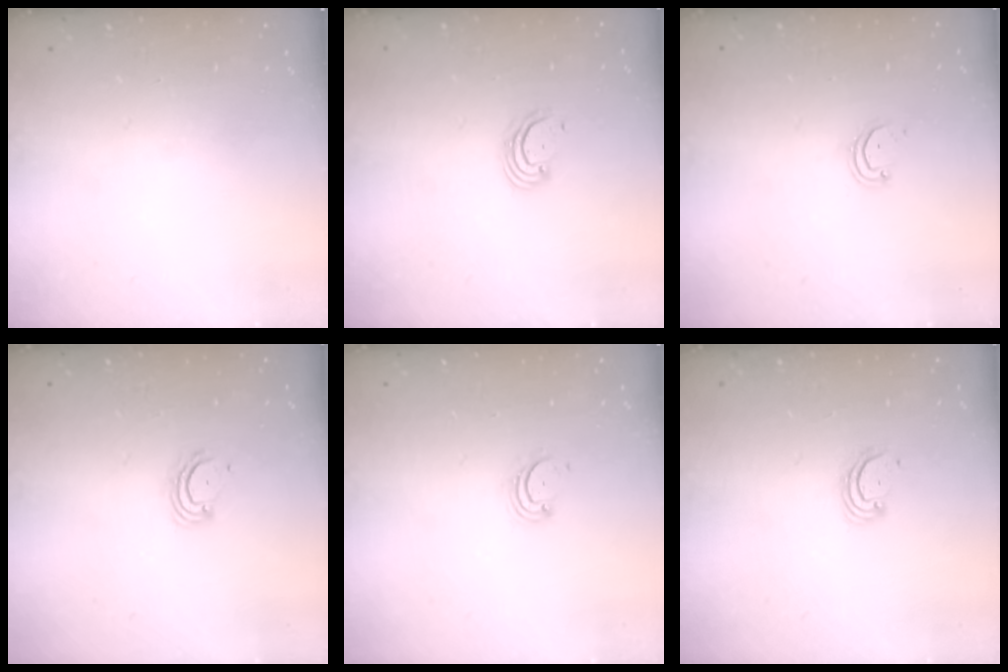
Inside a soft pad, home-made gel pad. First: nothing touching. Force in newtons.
{"total": 2.7, "press": 2.6, "slide": 0.6}
{"total": 2.6, "press": 2.6, "slide": 0.2}
{"total": 2.3, "press": 2.3, "slide": 0.2}
{"total": 2.6, "press": 2.5, "slide": 0.3}
{"total": 2.8, "press": 2.8, "slide": 0.2}